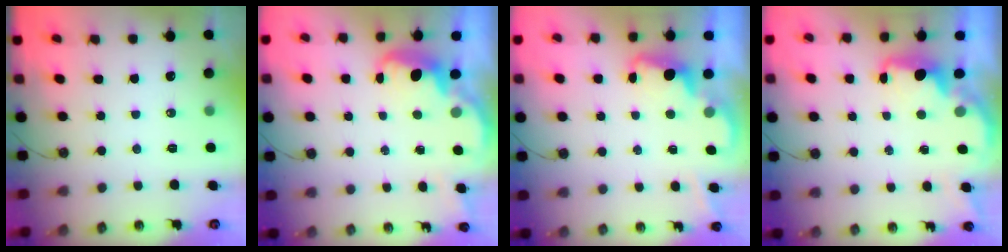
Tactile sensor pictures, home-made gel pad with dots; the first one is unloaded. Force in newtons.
{"total": 2.7, "press": 2.6, "slide": 0.6}
{"total": 2.1, "press": 2.1, "slide": 0.5}
{"total": 2.3, "press": 2.1, "slide": 0.8}